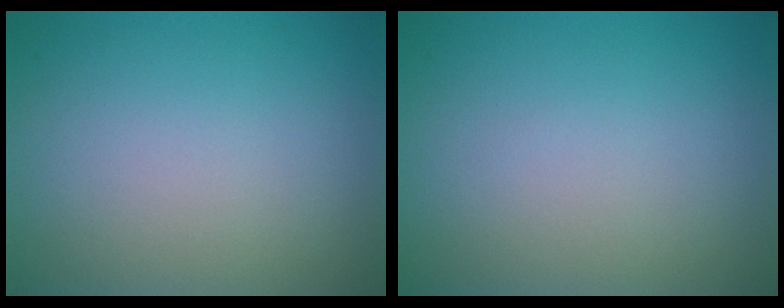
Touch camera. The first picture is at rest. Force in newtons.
{"total": 0.0}